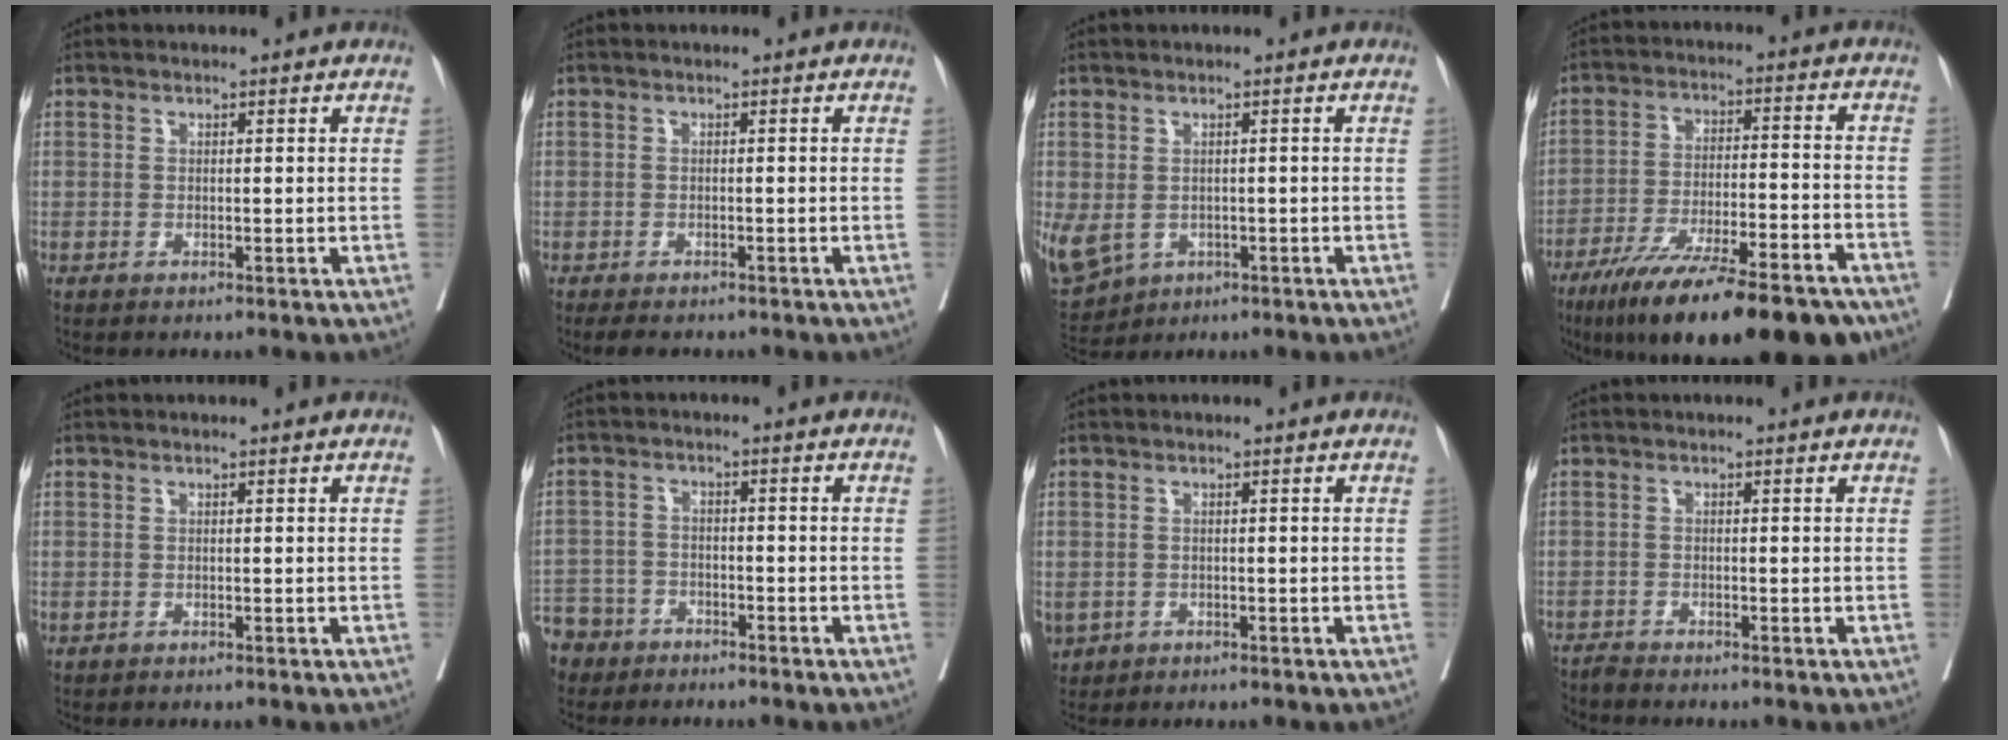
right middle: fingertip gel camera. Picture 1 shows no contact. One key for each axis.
{"total": 3.5, "fx": -2.9, "fy": 1.5, "fz": 1.2, "tx": -0.019, "ty": -0.005, "tz": -0.038}
{"total": 14.9, "fx": -4.8, "fy": 12.1, "fz": 7.4, "tx": -0.222, "ty": -0.011, "tz": -0.057}
{"total": 22.7, "fx": -17.0, "fy": 4.0, "fz": 14.4, "tx": -0.190, "ty": -0.015, "tz": -0.267}
{"total": 0.0}
{"total": 9.7, "fx": -7.3, "fy": 6.0, "fz": 1.8, "tx": -0.070, "ty": -0.002, "tz": -0.132}
{"total": 3.8, "fx": -1.8, "fy": 3.1, "fz": 1.3, "tx": -0.037, "ty": -0.003, "tz": -0.023}
{"total": 1.4, "fx": -1.4, "fy": -0.3, "fz": -0.2, "tx": 0.005, "ty": -0.007, "tz": -0.030}